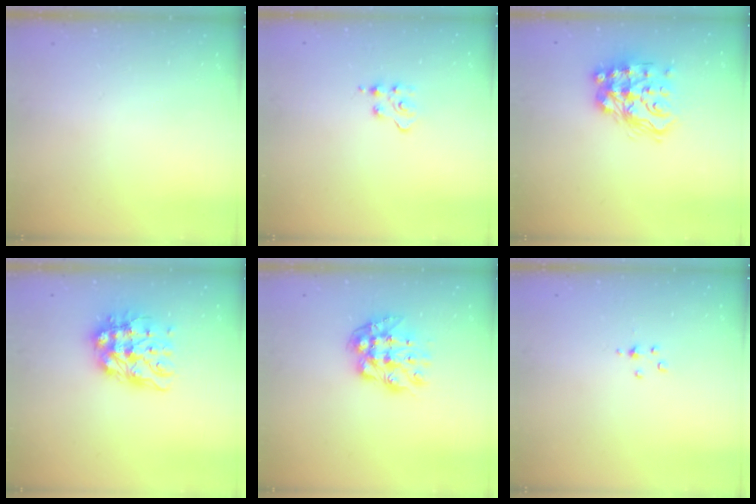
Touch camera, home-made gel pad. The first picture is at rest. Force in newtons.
{"total": 2.8, "press": 2.8, "slide": 0.3}
{"total": 16.0, "press": 15.9, "slide": 1.8}
{"total": 12.6, "press": 12.5, "slide": 1.3}
{"total": 10.9, "press": 10.8, "slide": 0.9}
{"total": 3.0, "press": 3.0, "slide": 0.5}